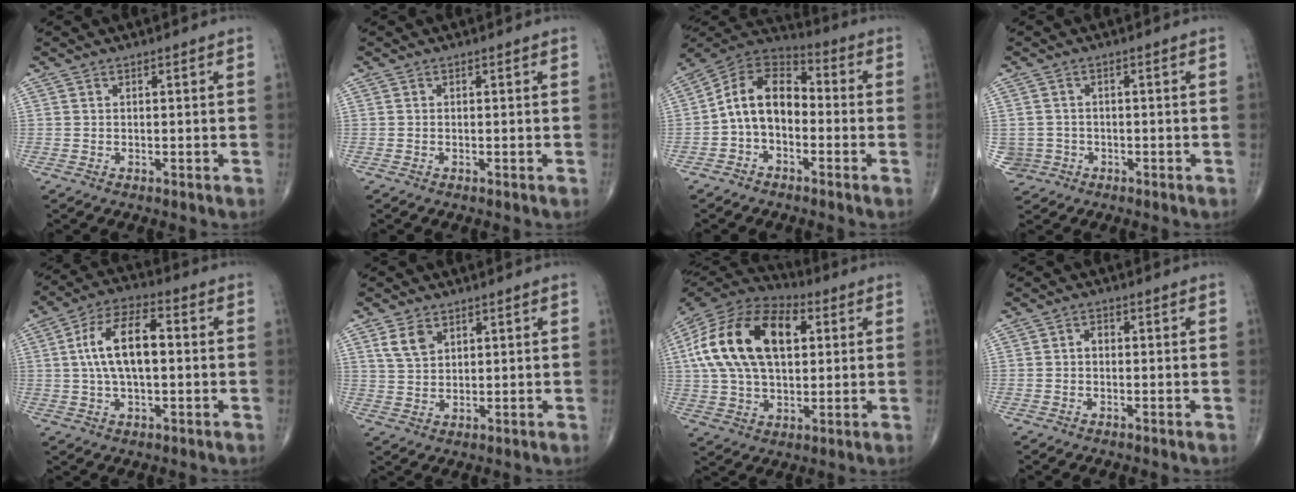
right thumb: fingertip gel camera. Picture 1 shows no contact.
{"total": 0.0}
{"total": 11.6, "force": [-1.9, 7.8, 8.4], "torque": [-0.124, 0.048, -0.050]}
{"total": 3.6, "force": [-1.0, 3.5, 0.1], "torque": [0.009, 0.011, -0.015]}
{"total": 12.4, "force": [0.9, 5.8, 10.9], "torque": [-0.201, 0.026, 0.011]}
{"total": 4.8, "force": [2.5, 3.0, 2.7], "torque": [-0.040, -0.009, 0.054]}
{"total": 23.9, "force": [5.3, 13.9, 18.7], "torque": [-0.349, 0.018, 0.084]}
{"total": 1.4, "force": [-0.2, 1.0, 0.9], "torque": [-0.009, 0.005, -0.008]}